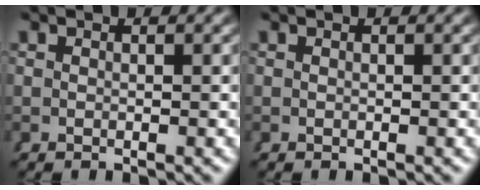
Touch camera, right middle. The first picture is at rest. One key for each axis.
{"total": 0.0}